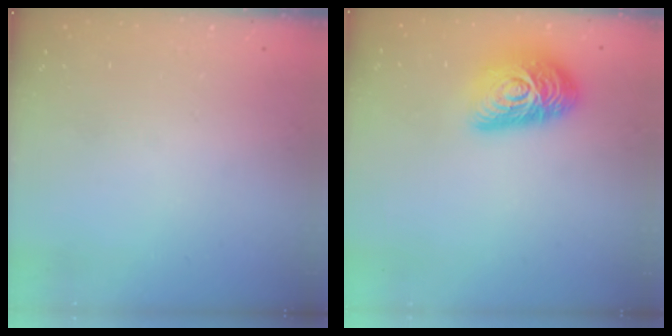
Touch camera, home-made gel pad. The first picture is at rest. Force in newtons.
{"total": 15.9, "press": 15.9, "slide": 0.8}